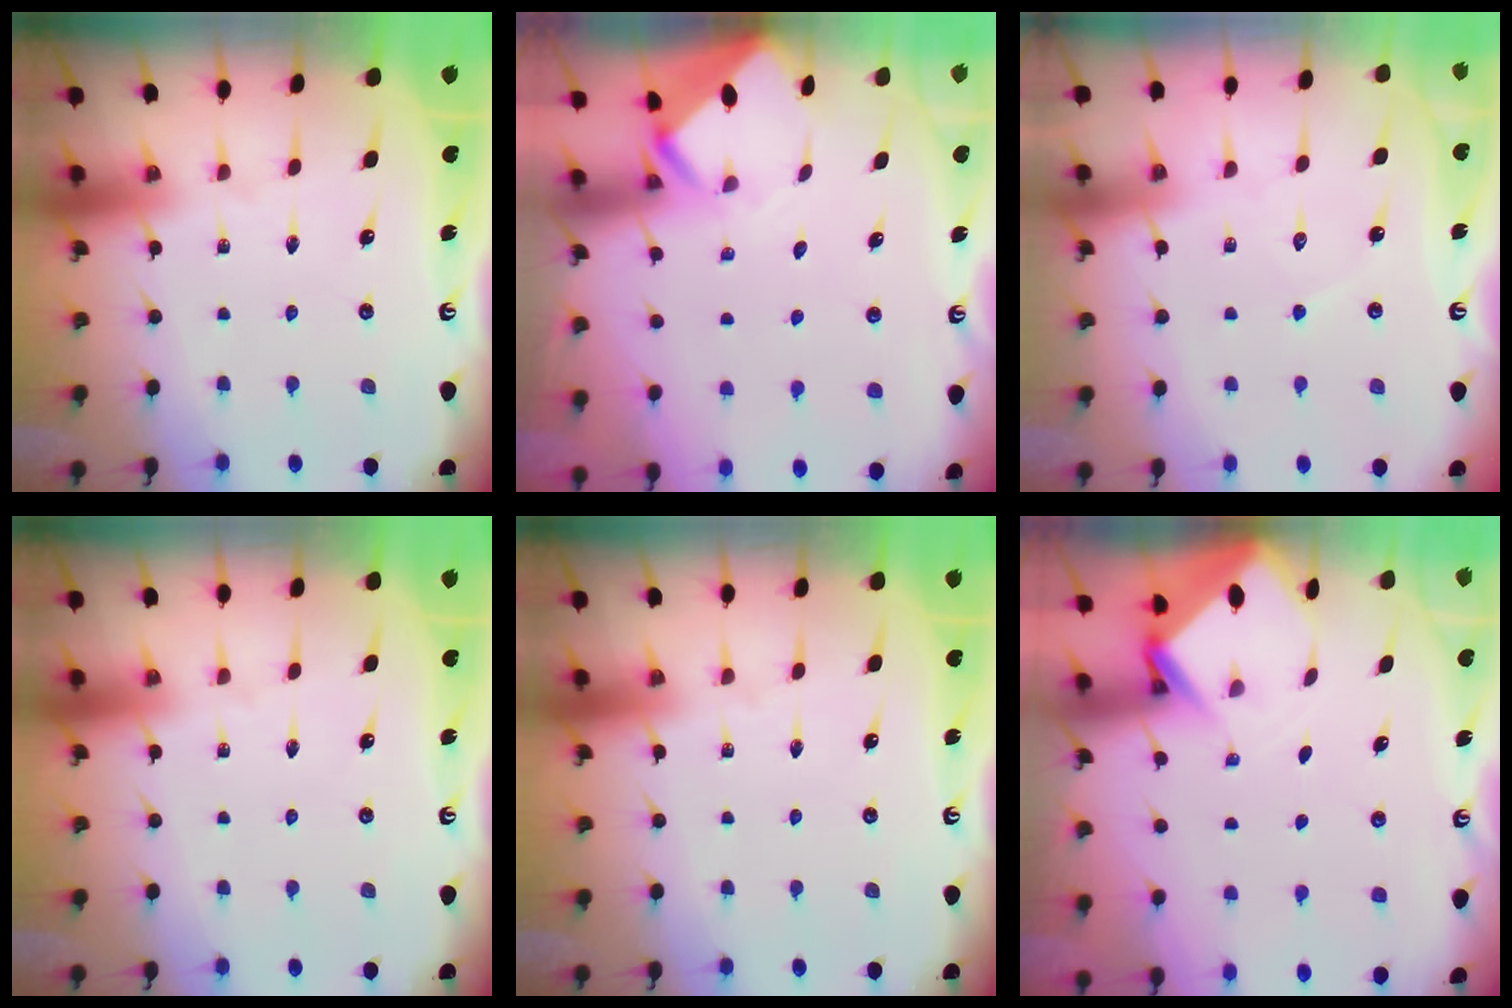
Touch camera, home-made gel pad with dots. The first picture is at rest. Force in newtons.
{"total": 3.1, "press": 3.1, "slide": 0.1}
{"total": 3.6, "press": 3.6, "slide": 0.3}
{"total": 0.0}
{"total": 0.0}
{"total": 3.2, "press": 3.2, "slide": 0.2}